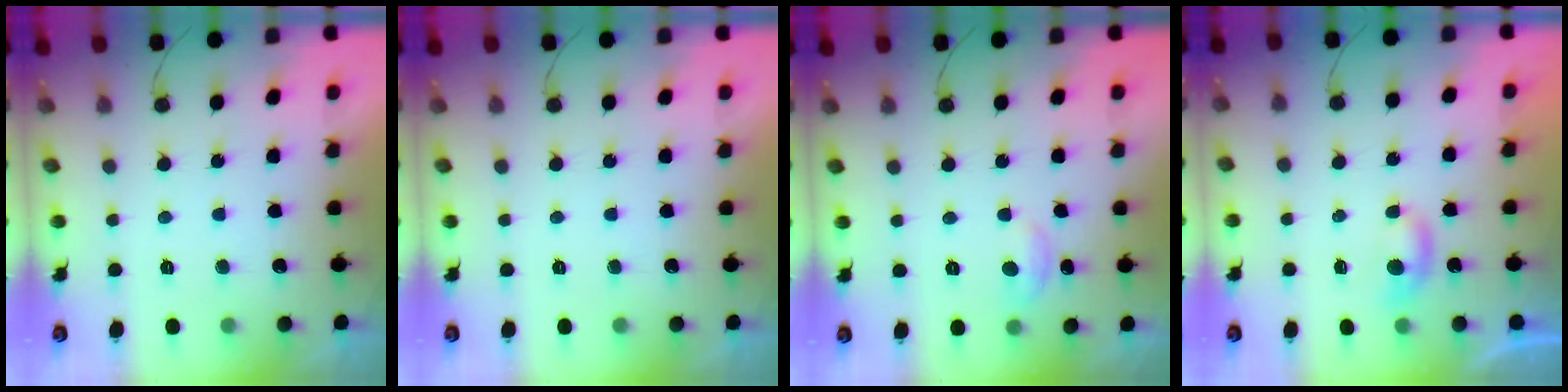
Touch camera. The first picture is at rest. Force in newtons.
{"total": 0.0}
{"total": 5.5, "press": 5.5, "slide": 0.6}
{"total": 3.9, "press": 3.9, "slide": 0.5}